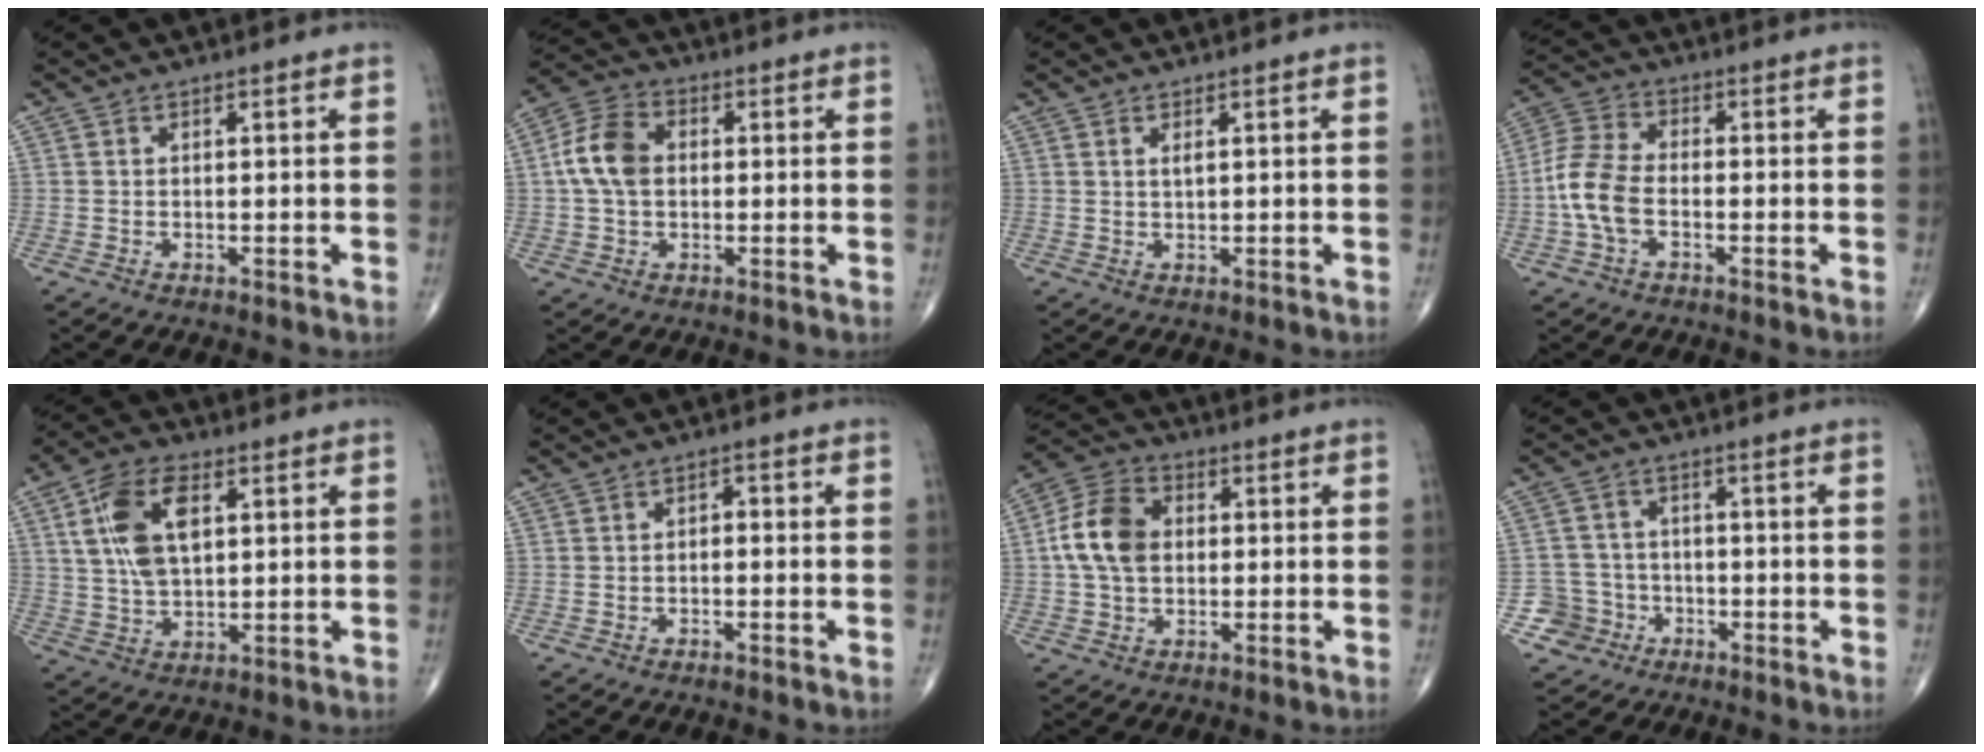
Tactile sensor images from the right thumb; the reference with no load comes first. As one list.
[{"total": 9.0, "force": [0.8, 6.3, 6.4], "torque": [-0.123, 0.020, 0.008]}, {"total": 1.3, "force": [0.7, 0.4, 1.0], "torque": [-0.018, -0.002, 0.013]}, {"total": 8.0, "force": [-1.7, 4.5, 6.3], "torque": [-0.146, 0.019, -0.038]}, {"total": 12.3, "force": [3.7, 6.4, 9.8], "torque": [-0.184, 0.000, 0.070]}, {"total": 1.5, "force": [-0.2, 0.9, 1.1], "torque": [-0.009, 0.009, -0.008]}, {"total": 10.6, "force": [0.8, 7.6, 7.3], "torque": [-0.132, 0.019, 0.008]}, {"total": 5.4, "force": [-2.4, 4.9, -0.3], "torque": [0.039, 0.019, -0.044]}]